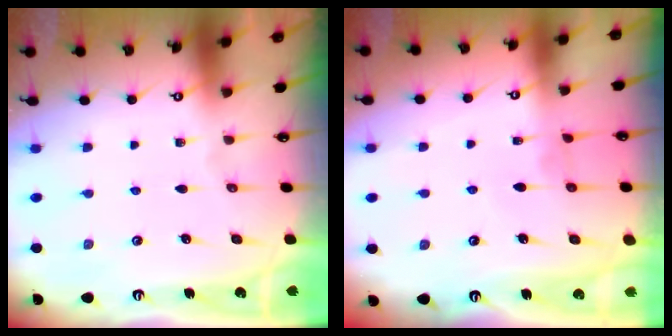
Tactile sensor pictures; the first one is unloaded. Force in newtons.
{"total": 0.0}